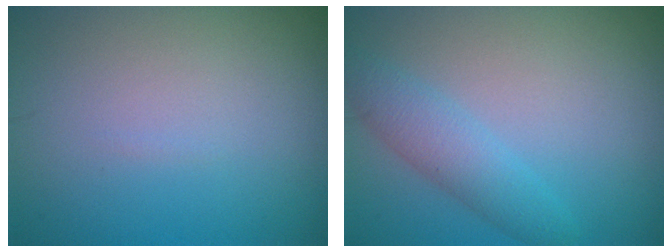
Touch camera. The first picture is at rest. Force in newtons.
{"total": 3.0, "press": 3.0, "slide": 0.1}